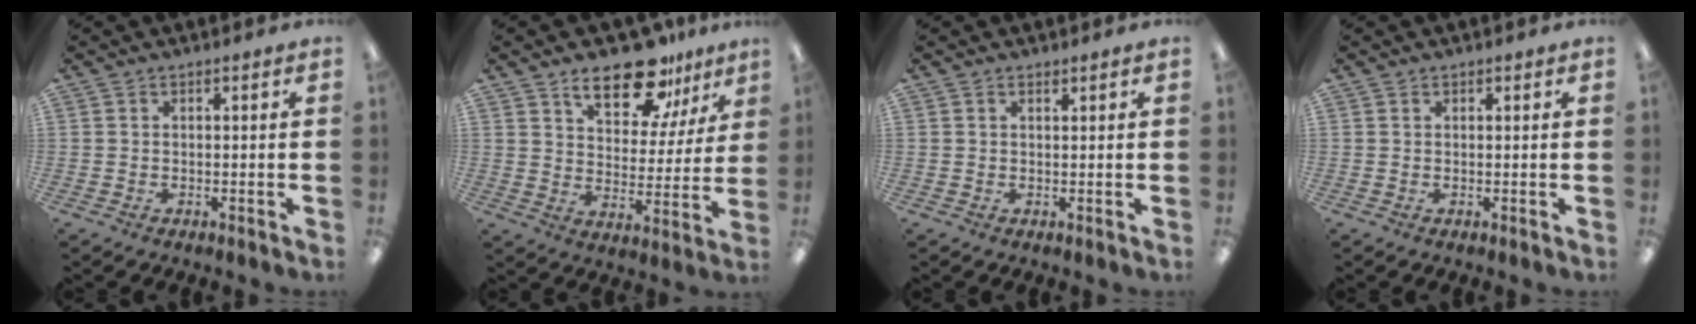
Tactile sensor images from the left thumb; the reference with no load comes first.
{"total": 15.4, "force": [11.1, 6.9, 8.1], "torque": [-0.115, -0.061, 0.193]}
{"total": 0.8, "force": [0.7, 0.3, 0.2], "torque": [0.004, -0.003, 0.011]}
{"total": 0.7, "force": [0.5, 0.4, 0.0], "torque": [0.000, 0.001, 0.010]}